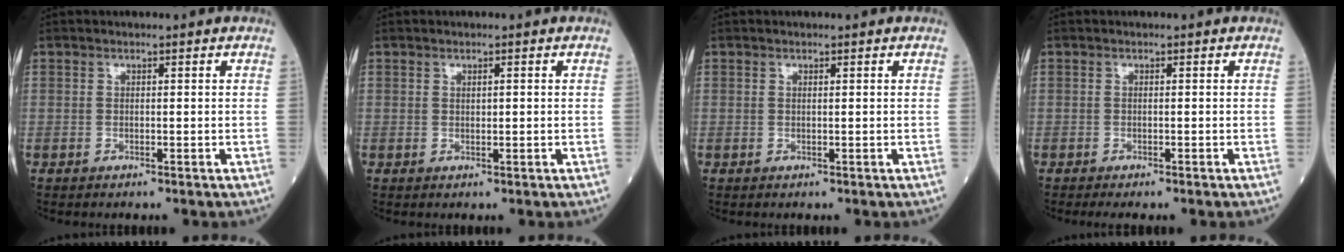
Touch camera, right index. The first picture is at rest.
{"total": 0.7, "force": [0.2, 0.2, 0.7], "torque": [-0.012, -0.001, 0.005]}
{"total": 0.0}
{"total": 2.3, "force": [-1.7, 0.0, 1.5], "torque": [-0.016, -0.005, -0.022]}